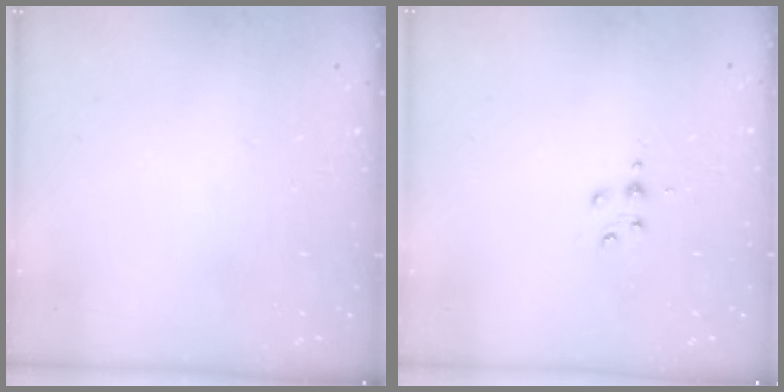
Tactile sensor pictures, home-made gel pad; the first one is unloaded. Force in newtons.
{"total": 5.2, "press": 4.7, "slide": 2.2}